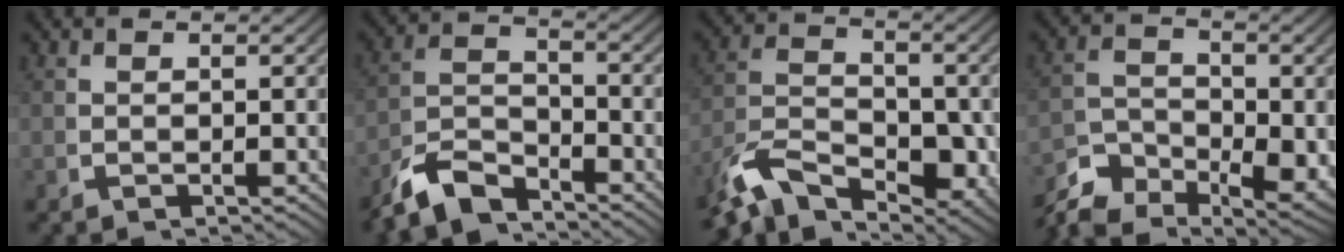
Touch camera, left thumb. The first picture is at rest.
{"total": 6.3, "force": [-4.1, 3.4, 3.4], "torque": [-0.058, -0.023, -0.069]}
{"total": 8.2, "force": [-3.3, 4.9, 5.8], "torque": [-0.100, -0.034, -0.051]}
{"total": 5.6, "force": [-3.5, 3.1, 3.0], "torque": [-0.032, -0.027, -0.061]}